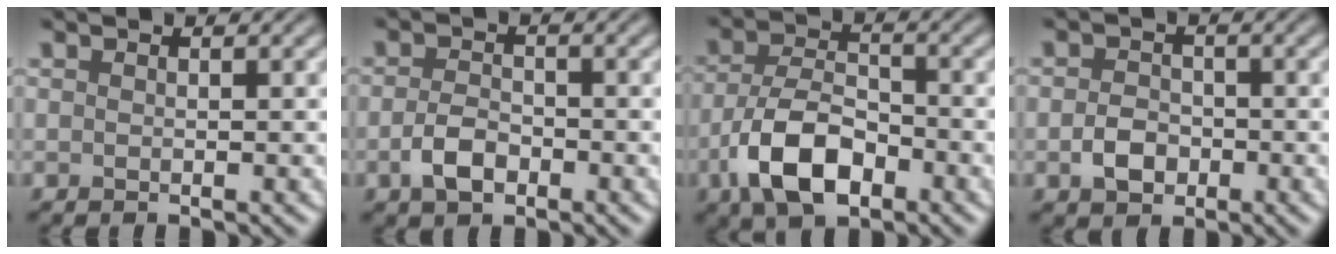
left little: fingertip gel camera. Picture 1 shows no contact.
{"total": 2.8, "force": [-1.3, 1.6, 1.8], "torque": [-0.035, 0.001, -0.030]}
{"total": 7.0, "force": [-3.4, 3.6, 4.9], "torque": [-0.097, -0.002, -0.072]}
{"total": 2.7, "force": [-1.0, 2.1, 1.5], "torque": [-0.025, 0.000, -0.025]}